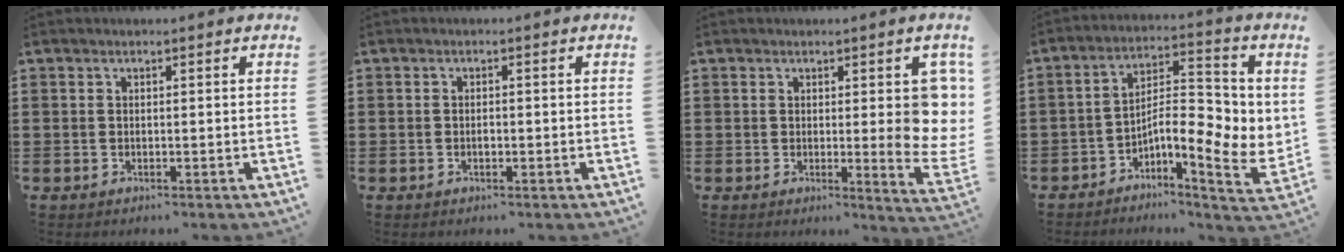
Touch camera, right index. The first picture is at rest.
{"total": 0.9, "force": [-0.3, 0.3, 0.8], "torque": [-0.016, -0.003, -0.004]}
{"total": 6.5, "force": [1.2, 2.1, 6.0], "torque": [-0.063, -0.014, 0.015]}
{"total": 8.4, "force": [-0.5, 3.1, 7.8], "torque": [-0.122, -0.023, -0.016]}